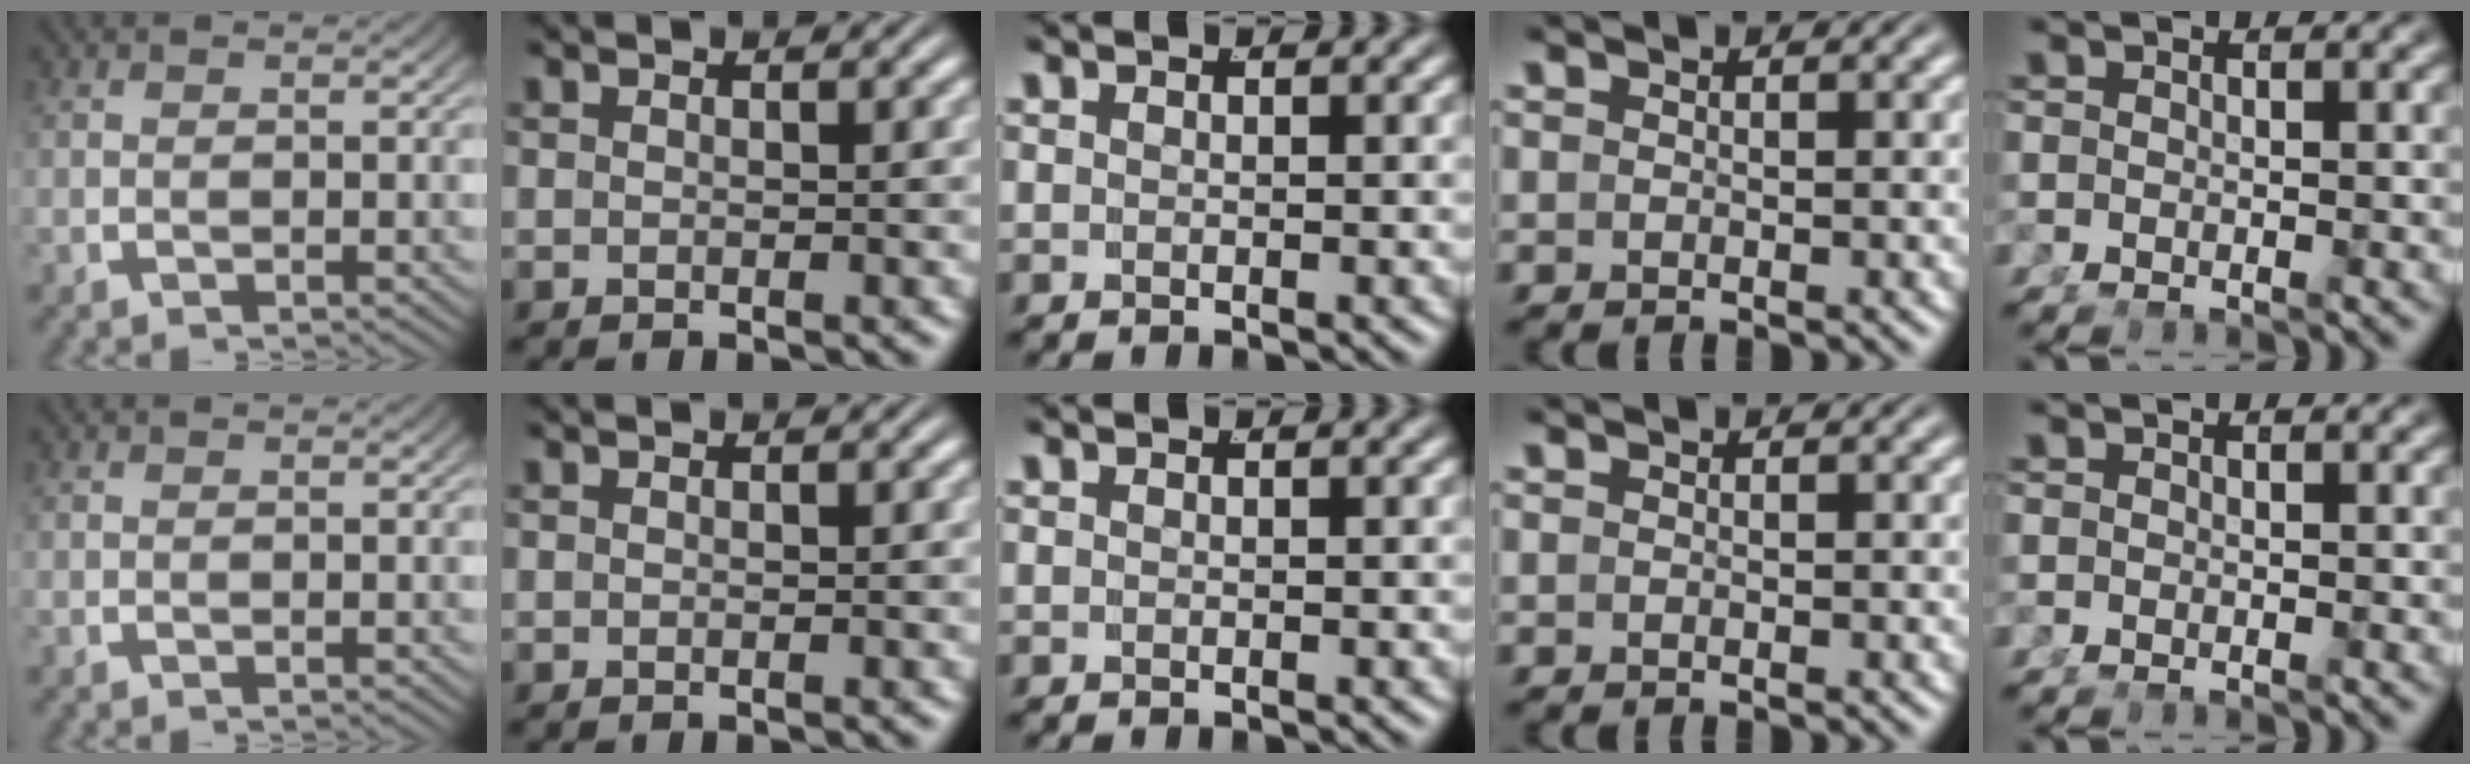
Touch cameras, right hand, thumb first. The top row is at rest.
{}